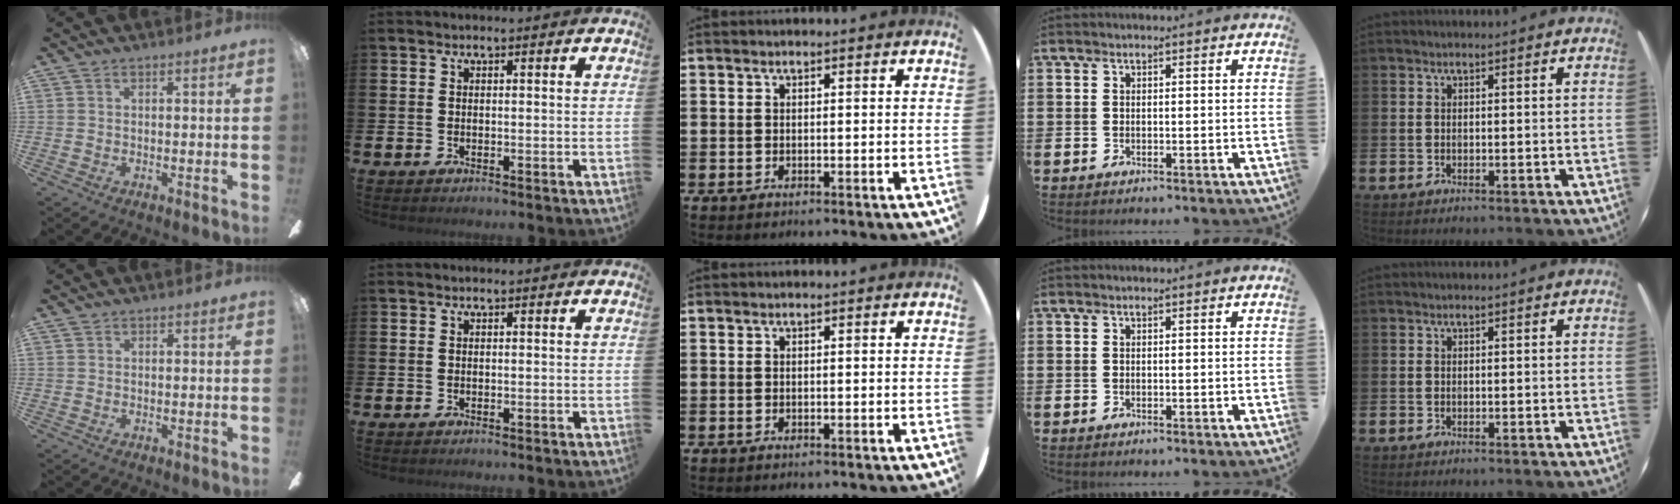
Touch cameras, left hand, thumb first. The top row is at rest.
{"thumb": {"total": 0.6, "force": [0.5, 0.4, -0.1], "torque": [0.003, 0.003, 0.008]}}